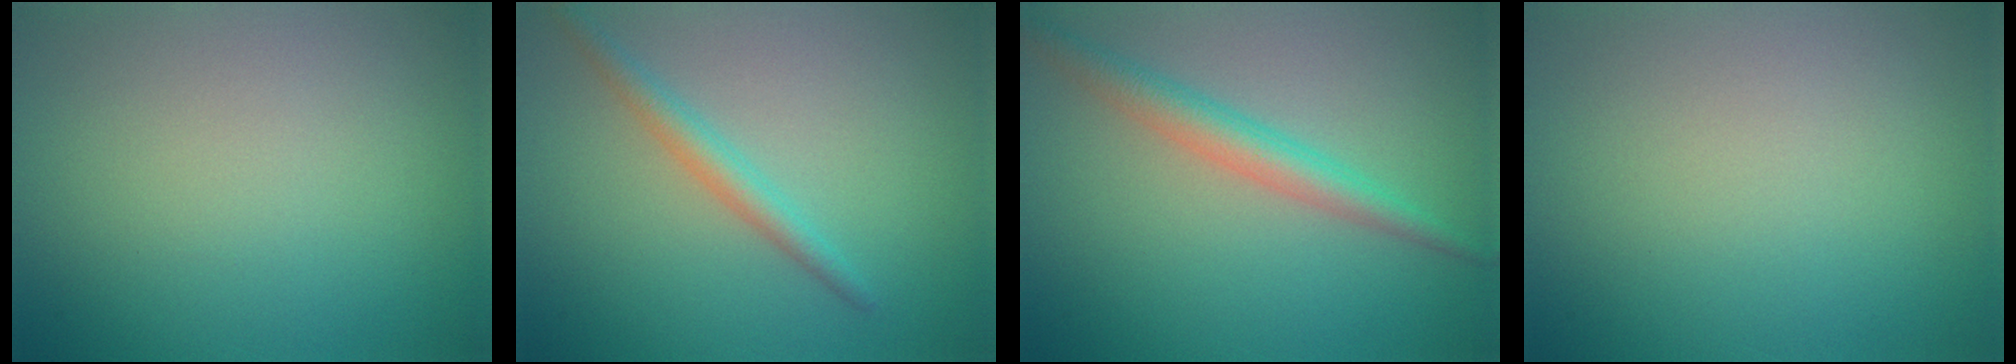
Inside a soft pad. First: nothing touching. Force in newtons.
{"total": 2.2, "press": 2.2, "slide": 0.1}
{"total": 3.2, "press": 3.2, "slide": 0.1}
{"total": 0.0}